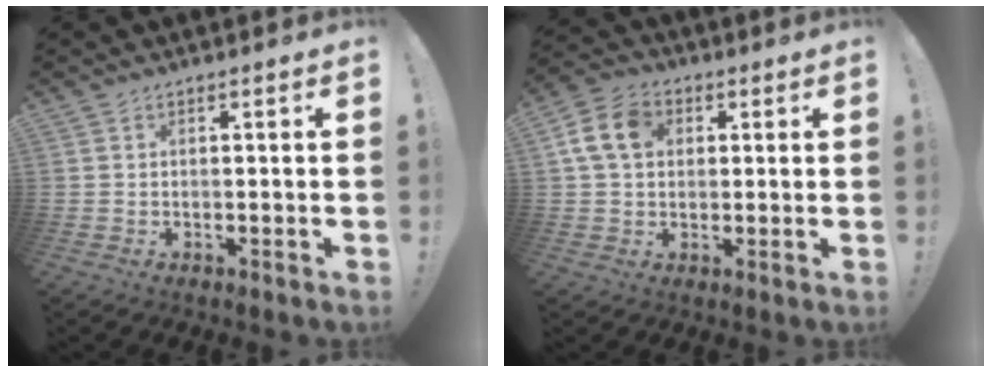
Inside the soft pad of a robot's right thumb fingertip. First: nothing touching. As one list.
[{"total": 11.1, "force": [2.8, 8.4, 6.7], "torque": [-0.119, 0.013, 0.059]}]